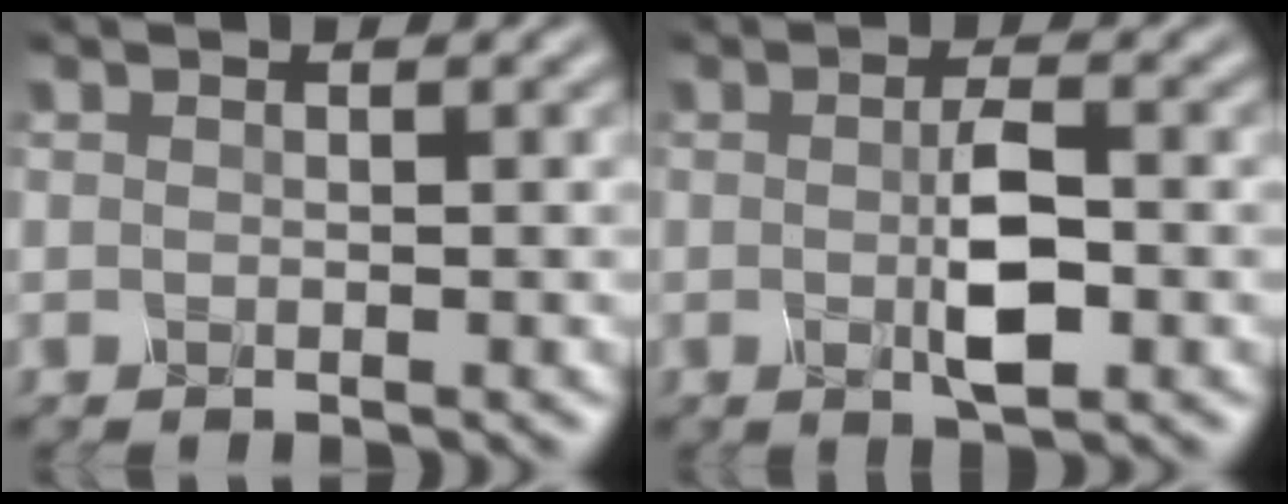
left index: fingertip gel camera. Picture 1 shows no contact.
{"total": 2.9, "force": [-0.3, 0.4, 2.8], "torque": [-0.066, -0.002, 0.001]}